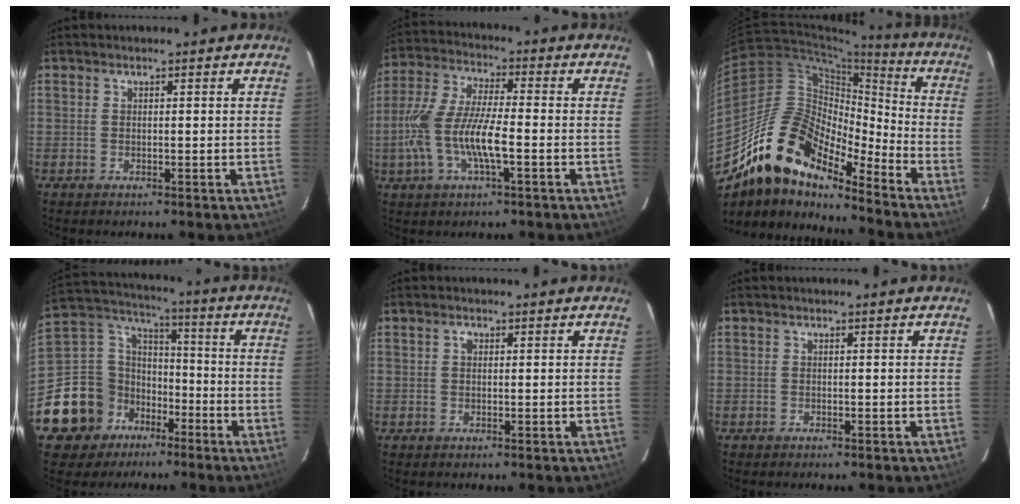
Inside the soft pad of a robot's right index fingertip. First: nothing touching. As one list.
[{"total": 13.4, "force": [-3.3, 3.7, 12.4], "torque": [-0.266, -0.002, -0.067]}, {"total": 18.0, "force": [-14.2, 6.3, 9.0], "torque": [-0.152, 0.002, -0.273]}, {"total": 15.1, "force": [-8.7, 11.6, 4.3], "torque": [-0.123, 0.053, -0.140]}, {"total": 0.9, "force": [0.2, 0.7, 0.5], "torque": [-0.007, 0.005, 0.002]}, {"total": 0.7, "force": [-0.5, 0.4, -0.1], "torque": [-0.002, 0.001, -0.011]}]